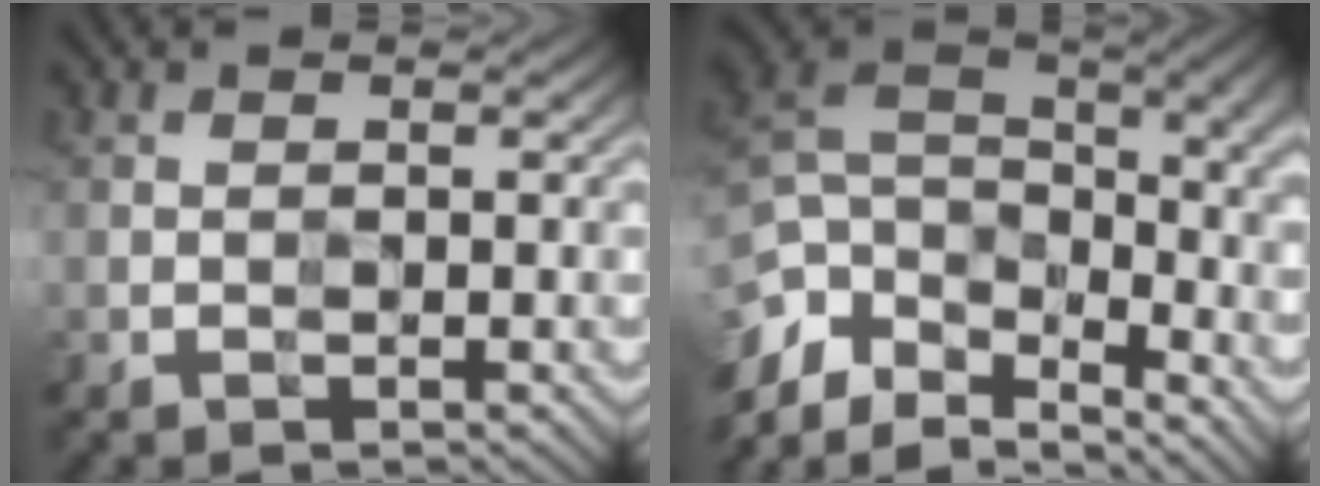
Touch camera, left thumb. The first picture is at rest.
{"total": 12.1, "force": [-5.0, 5.6, 9.5], "torque": [-0.227, -0.002, -0.088]}